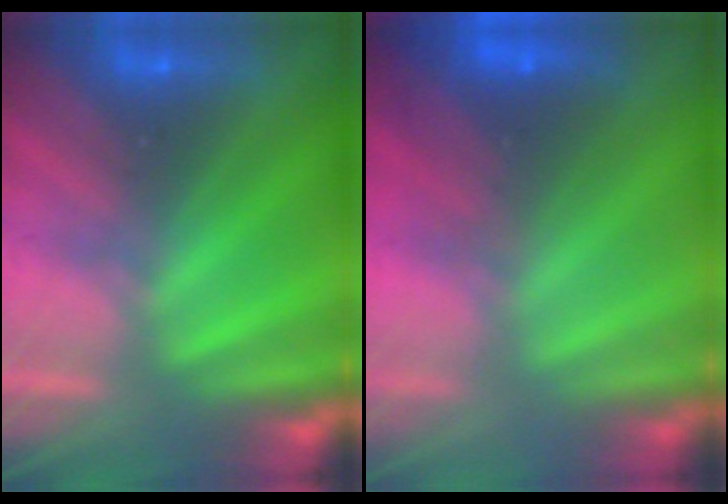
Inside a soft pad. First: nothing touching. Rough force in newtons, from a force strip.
{"total": 2.8}